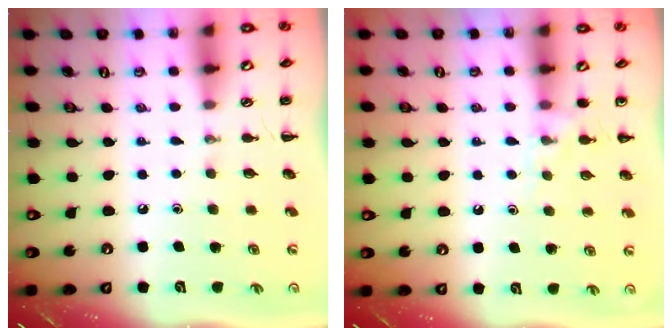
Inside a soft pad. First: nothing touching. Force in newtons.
{"total": 6.8, "press": 6.3, "slide": 2.4}